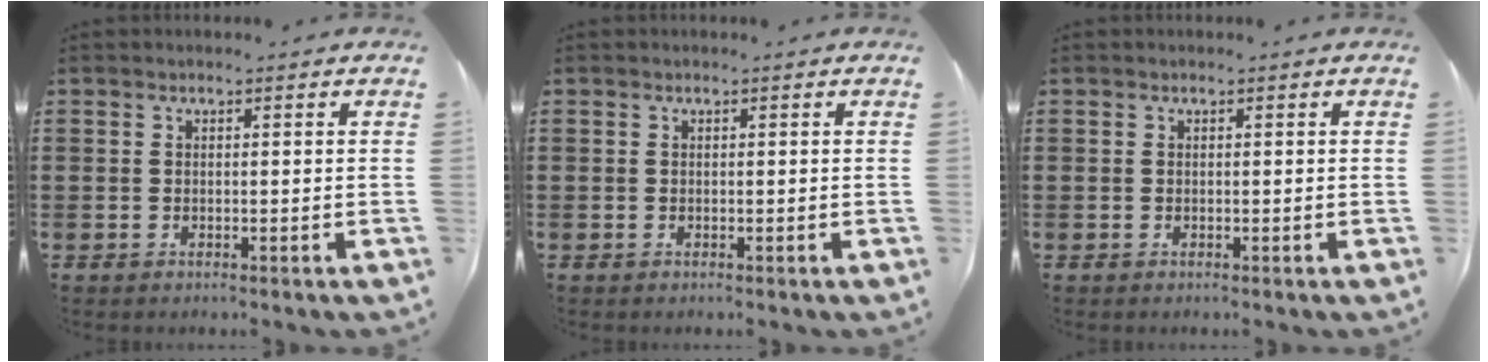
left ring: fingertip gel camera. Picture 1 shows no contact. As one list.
[{"total": 0.0}, {"total": 0.0}]